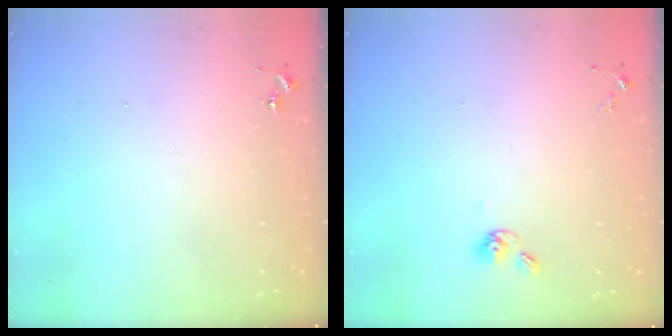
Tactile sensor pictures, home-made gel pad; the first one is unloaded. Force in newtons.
{"total": 6.1, "press": 5.7, "slide": 2.3}